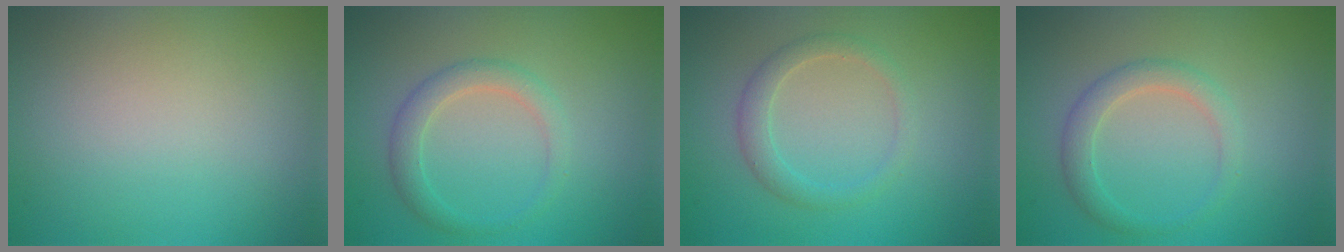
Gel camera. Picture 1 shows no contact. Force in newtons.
{"total": 2.4, "press": 2.4, "slide": 0.1}
{"total": 2.2, "press": 2.2, "slide": 0.2}
{"total": 2.4, "press": 2.4, "slide": 0.1}